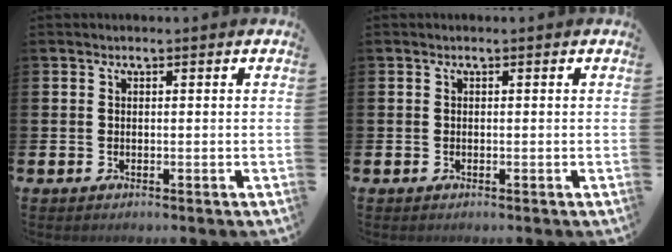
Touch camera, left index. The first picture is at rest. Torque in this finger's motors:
{"motor_torque": [-0.15, -0.10, -0.09, 0.00]}